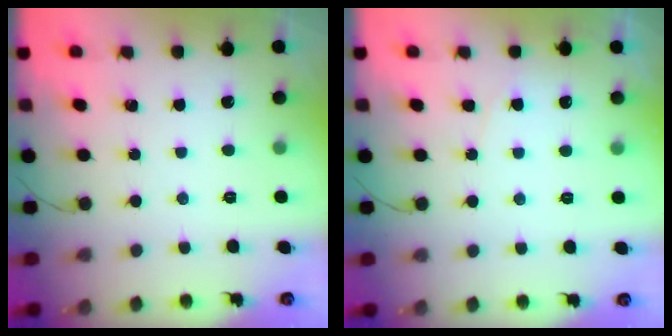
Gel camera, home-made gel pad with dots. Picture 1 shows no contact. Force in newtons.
{"total": 3.4, "press": 3.3, "slide": 0.3}